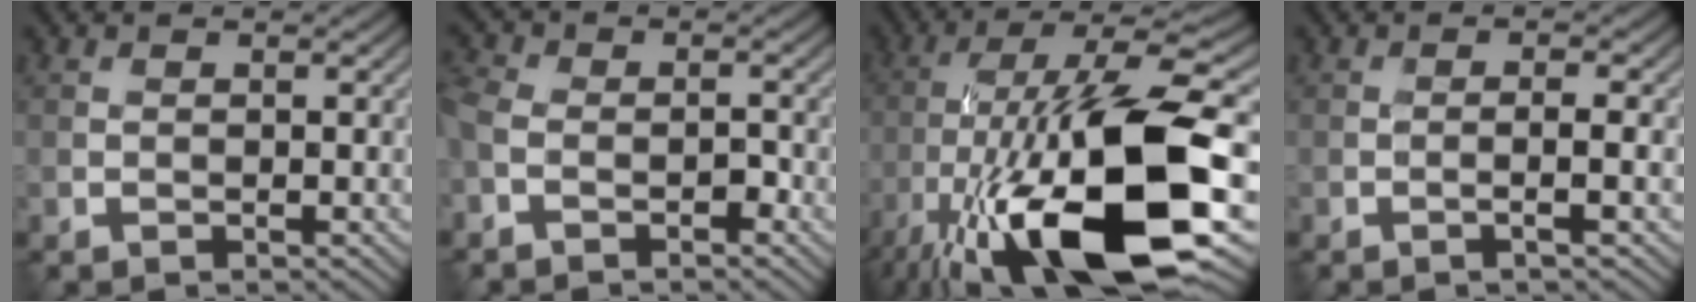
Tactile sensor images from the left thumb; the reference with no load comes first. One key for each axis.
{"total": 5.2, "fx": -2.5, "fy": 3.0, "fz": 3.5, "tx": -0.060, "ty": 0.001, "tz": -0.044}
{"total": 19.9, "fx": -7.6, "fy": 6.0, "fz": 17.4, "tx": -0.312, "ty": 0.003, "tz": -0.135}
{"total": 2.0, "fx": -0.7, "fy": 0.2, "fz": 1.9, "tx": -0.027, "ty": 0.010, "tz": -0.023}